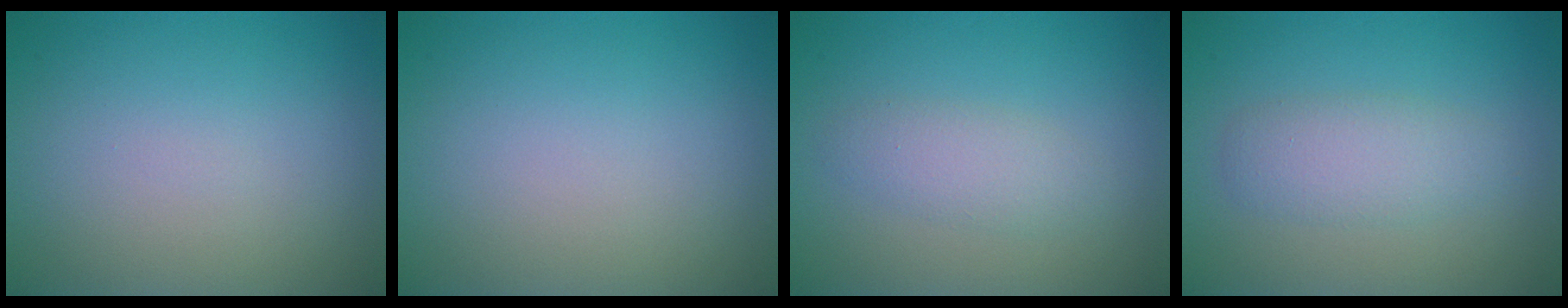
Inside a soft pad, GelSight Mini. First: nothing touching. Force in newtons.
{"total": 0.0}
{"total": 2.3, "press": 2.3, "slide": 0.1}
{"total": 2.8, "press": 2.8, "slide": 0.1}